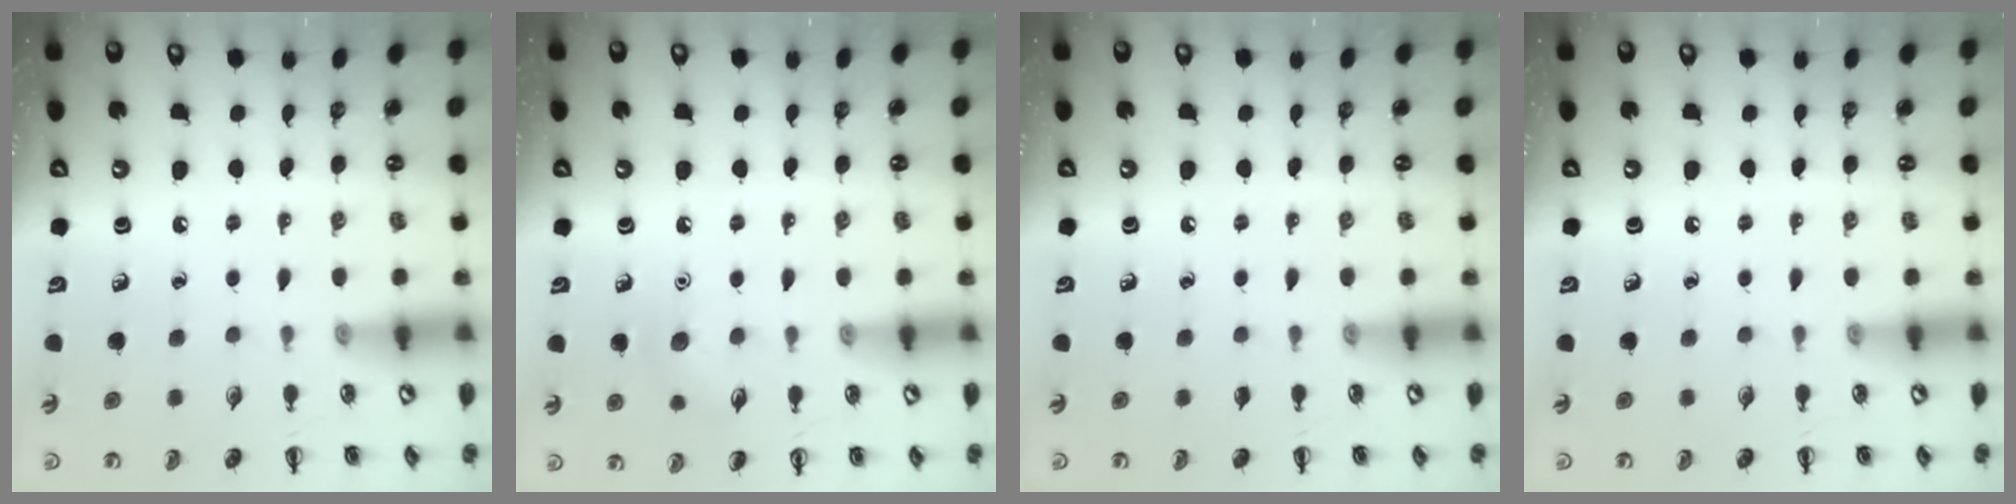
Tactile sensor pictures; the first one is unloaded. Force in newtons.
{"total": 6.9, "press": 6.7, "slide": 1.6}
{"total": 0.0}
{"total": 0.0}